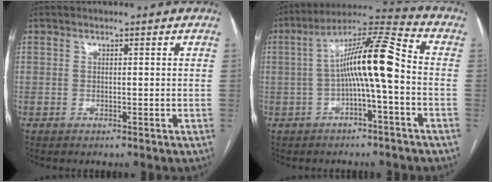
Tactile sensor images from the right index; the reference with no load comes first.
{"total": 11.4, "force": [-1.1, 0.6, 11.3], "torque": [-0.197, 0.032, -0.022]}